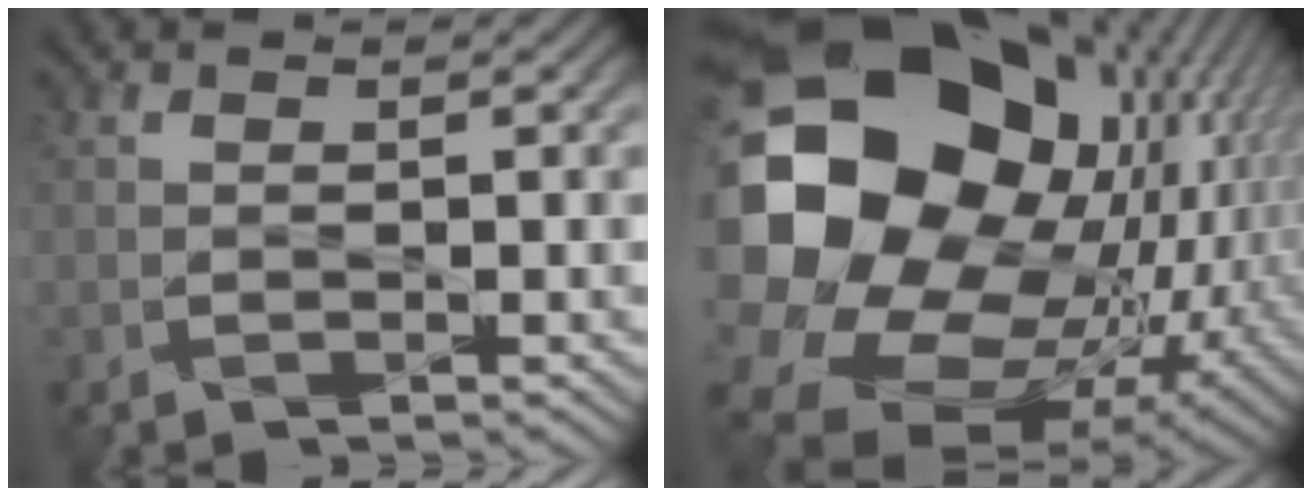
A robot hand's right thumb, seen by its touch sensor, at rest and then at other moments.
{"total": 23.4, "force": [2.3, 17.9, 14.9], "torque": [-0.346, -0.050, 0.066]}